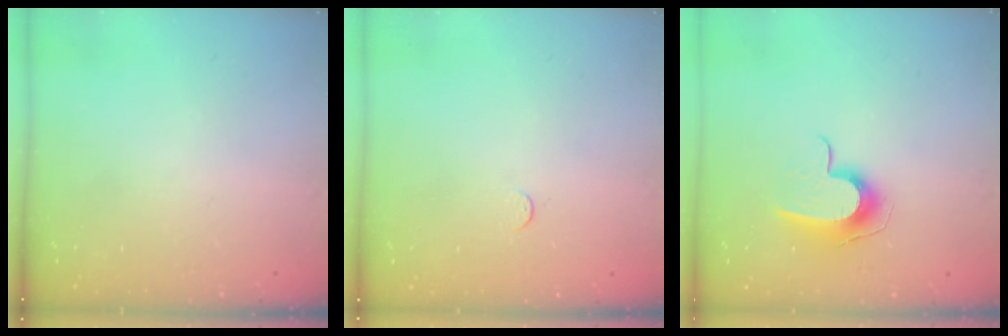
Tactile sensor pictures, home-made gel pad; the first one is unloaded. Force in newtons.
{"total": 2.4, "press": 2.4, "slide": 0.3}
{"total": 9.5, "press": 9.5, "slide": 0.2}